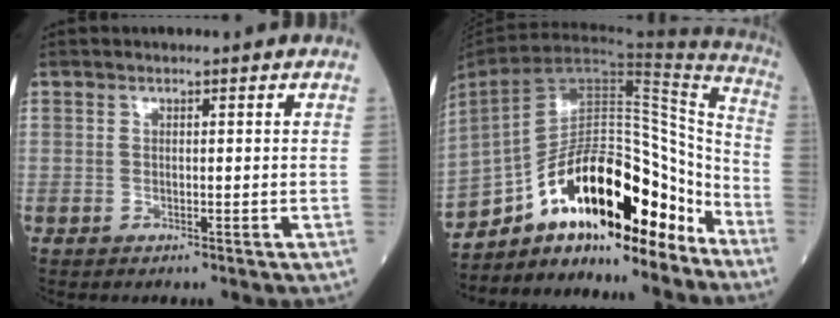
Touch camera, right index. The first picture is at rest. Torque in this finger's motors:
{"motor_torque": [1.12, -1.02, 0.63, 0.21]}